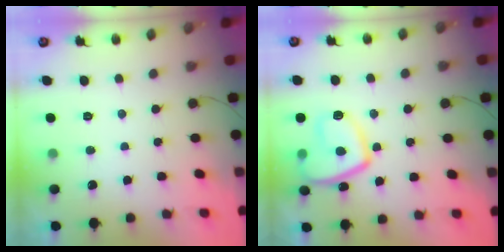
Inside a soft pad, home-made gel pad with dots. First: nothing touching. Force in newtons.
{"total": 12.6, "press": 12.5, "slide": 1.4}